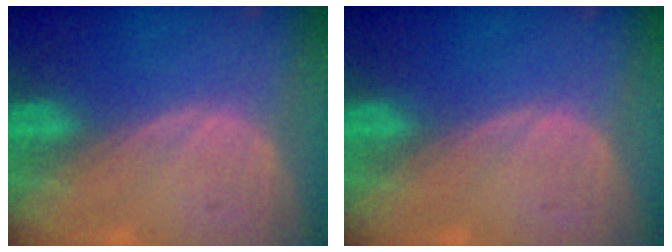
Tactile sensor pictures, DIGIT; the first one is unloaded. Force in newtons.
{"total": 0.0}